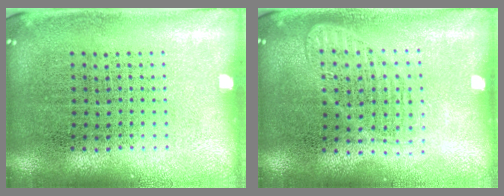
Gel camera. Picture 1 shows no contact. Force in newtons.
{"total": 1.5, "press": 1.3, "slide": 0.7}